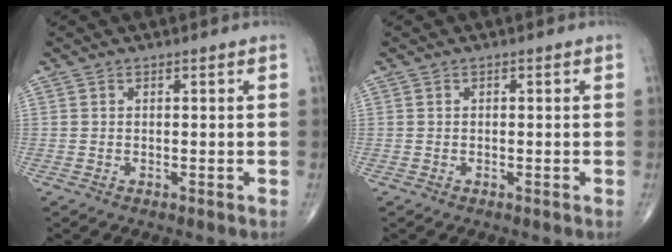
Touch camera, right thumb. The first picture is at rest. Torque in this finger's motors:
{"motor_torque": [-0.17, -0.03, 0.06, 0.12, 0.02]}